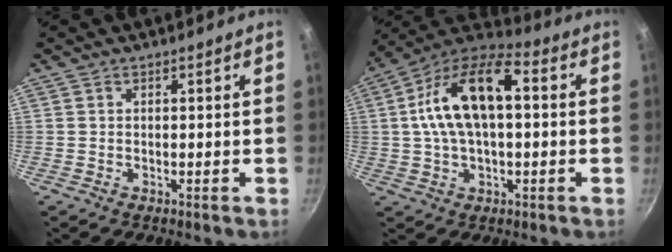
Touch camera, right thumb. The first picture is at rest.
{"total": 17.5, "force": [2.1, 9.0, 14.8], "torque": [-0.254, 0.032, 0.021]}